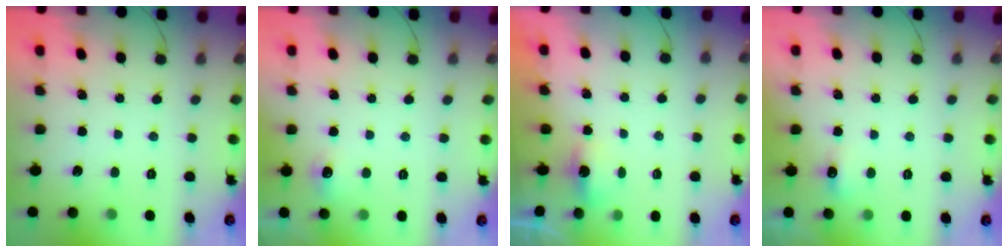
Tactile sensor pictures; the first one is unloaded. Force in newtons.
{"total": 5.0, "press": 4.8, "slide": 1.4}
{"total": 2.9, "press": 2.8, "slide": 0.8}
{"total": 4.1, "press": 3.8, "slide": 1.3}